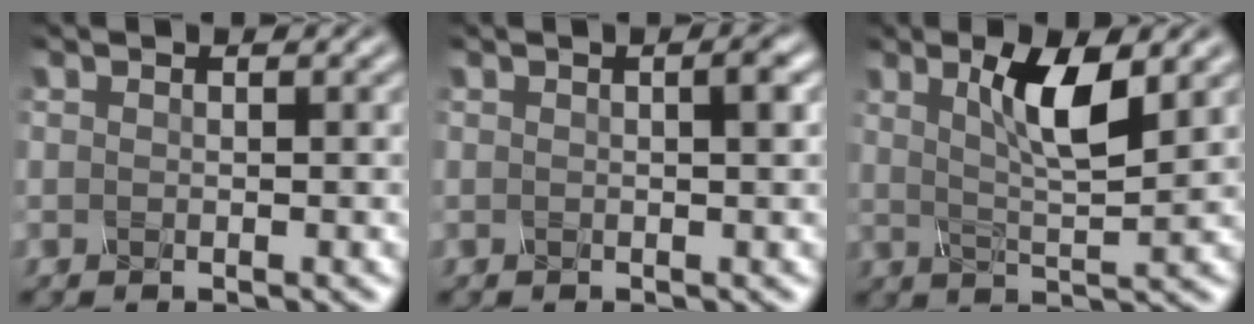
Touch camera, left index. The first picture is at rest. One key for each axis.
{"total": 2.4, "fx": 0.4, "fy": 0.8, "fz": 2.2, "tx": -0.005, "ty": 0.016, "tz": -0.006}
{"total": 3.8, "fx": 1.5, "fy": 0.2, "fz": 3.5, "tx": -0.081, "ty": -0.004, "tz": 0.053}